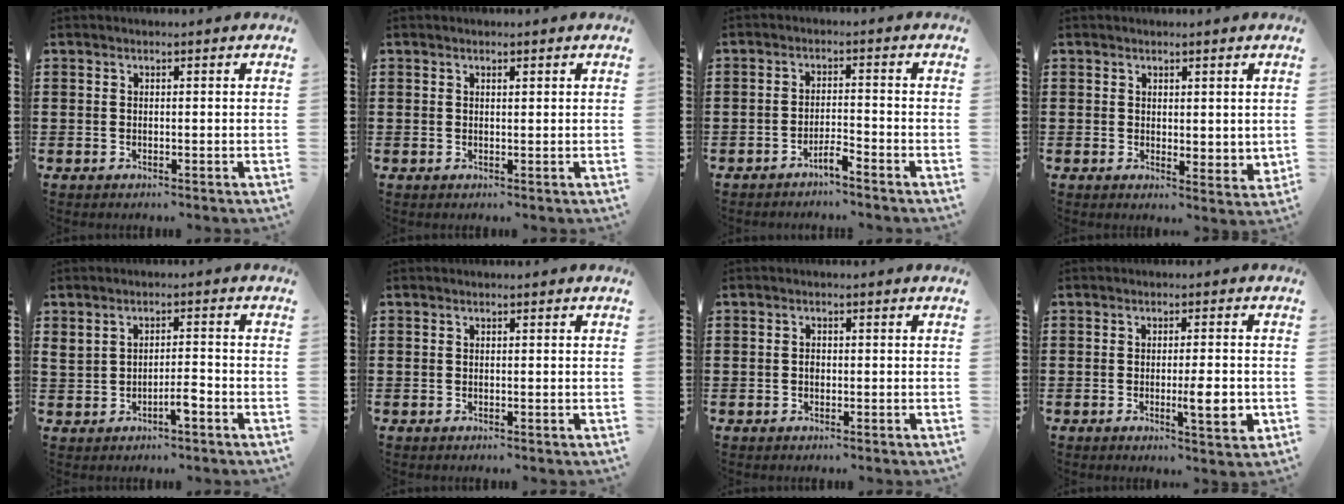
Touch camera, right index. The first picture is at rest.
{"total": 0.5, "force": [0.4, 0.2, 0.3], "torque": [-0.007, 0.001, 0.007]}
{"total": 2.9, "force": [-2.6, 0.0, 1.4], "torque": [-0.027, 0.003, -0.050]}
{"total": 2.2, "force": [1.8, 1.2, 0.5], "torque": [-0.007, 0.004, 0.033]}
{"total": 3.2, "force": [-1.2, 1.1, 2.8], "torque": [-0.050, 0.005, -0.024]}
{"total": 0.0}
{"total": 0.7, "force": [-0.1, 0.6, 0.4], "torque": [-0.011, 0.002, -0.002]}
{"total": 5.6, "force": [-1.2, 0.8, 5.4], "torque": [-0.071, -0.013, -0.021]}